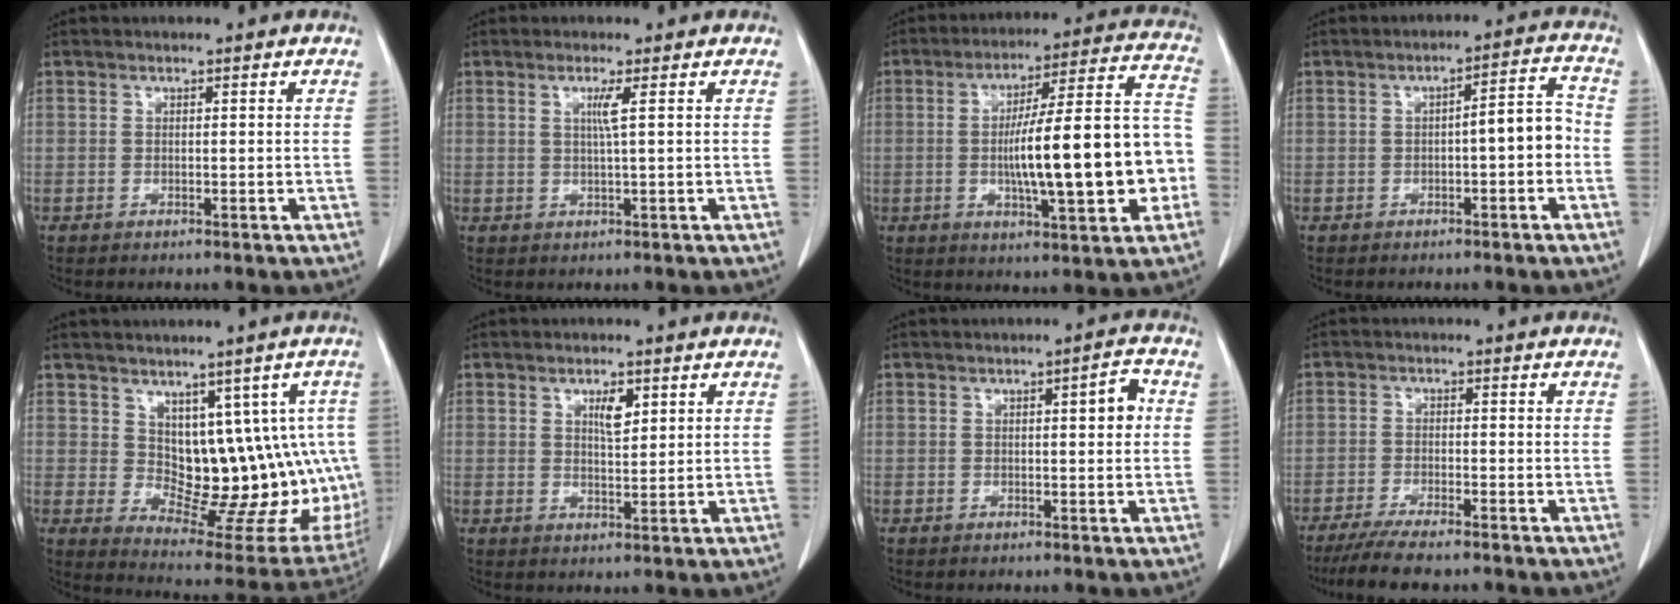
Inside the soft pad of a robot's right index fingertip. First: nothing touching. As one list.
[{"total": 2.2, "force": [0.6, -0.6, 2.0], "torque": [-0.046, -0.003, 0.013]}, {"total": 19.5, "force": [-2.8, 3.1, 19.0], "torque": [-0.267, 0.031, -0.033]}, {"total": 5.3, "force": [-1.0, 1.1, 5.1], "torque": [-0.070, 0.024, -0.016]}, {"total": 14.4, "force": [2.7, 8.6, 11.2], "torque": [-0.112, 0.012, 0.065]}, {"total": 3.3, "force": [1.5, 1.1, 2.7], "torque": [-0.048, -0.002, 0.026]}, {"total": 3.2, "force": [0.5, 0.8, 3.1], "torque": [-0.043, 0.006, 0.003]}, {"total": 7.9, "force": [-6.5, 0.8, 4.3], "torque": [-0.070, -0.018, -0.107]}]